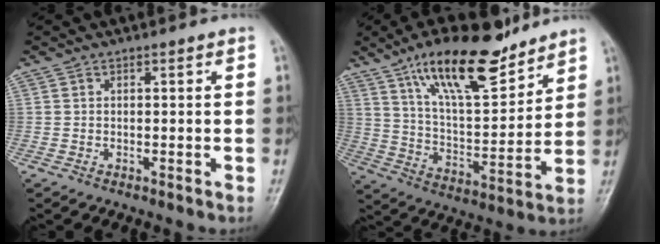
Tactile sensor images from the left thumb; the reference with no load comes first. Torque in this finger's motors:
{"motor_torque": [0.18, 0.17, 1.48, -1.28, 0.31]}